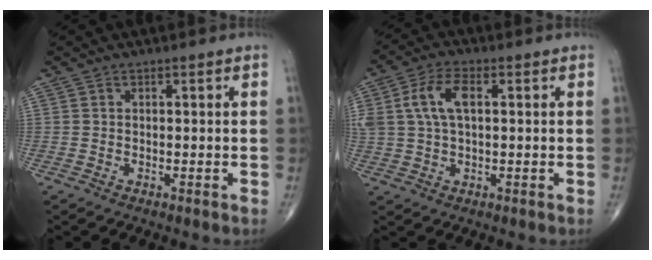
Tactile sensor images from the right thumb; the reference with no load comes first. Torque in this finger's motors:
{"motor_torque": [0.77, 0.71, 1.15, 0.28, 0.13]}